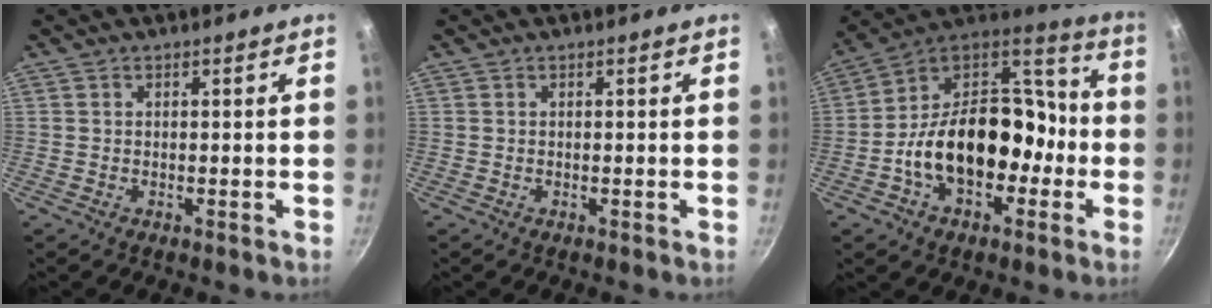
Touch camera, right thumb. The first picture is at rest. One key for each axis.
{"total": 0.0}
{"total": 21.7, "fx": -5.2, "fy": 14.7, "fz": 15.1, "tx": -0.203, "ty": 0.075, "tz": -0.090}